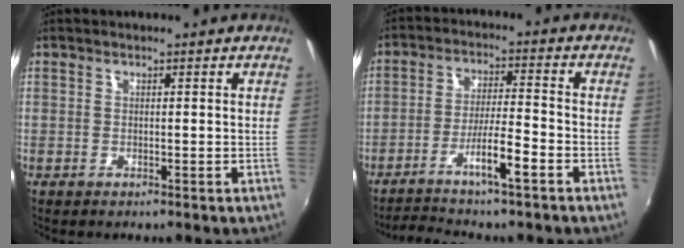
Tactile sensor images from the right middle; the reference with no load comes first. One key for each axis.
{"total": 7.8, "fx": -5.4, "fy": 0.0, "fz": 5.6, "tx": -0.120, "ty": 0.001, "tz": -0.094}